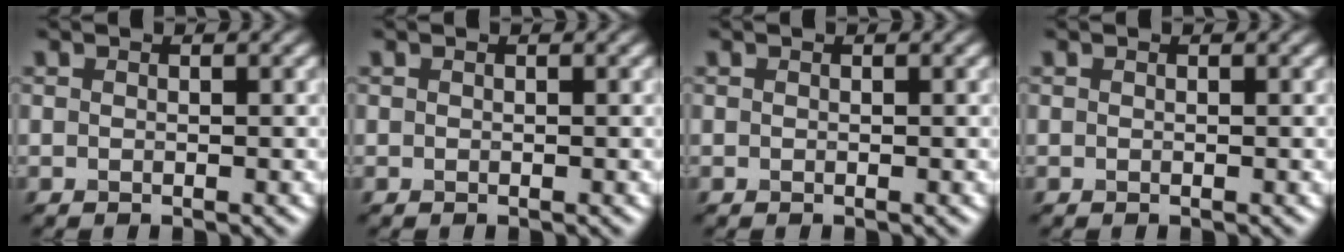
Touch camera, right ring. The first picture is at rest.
{"total": 0.0}
{"total": 0.0}
{"total": 0.0}